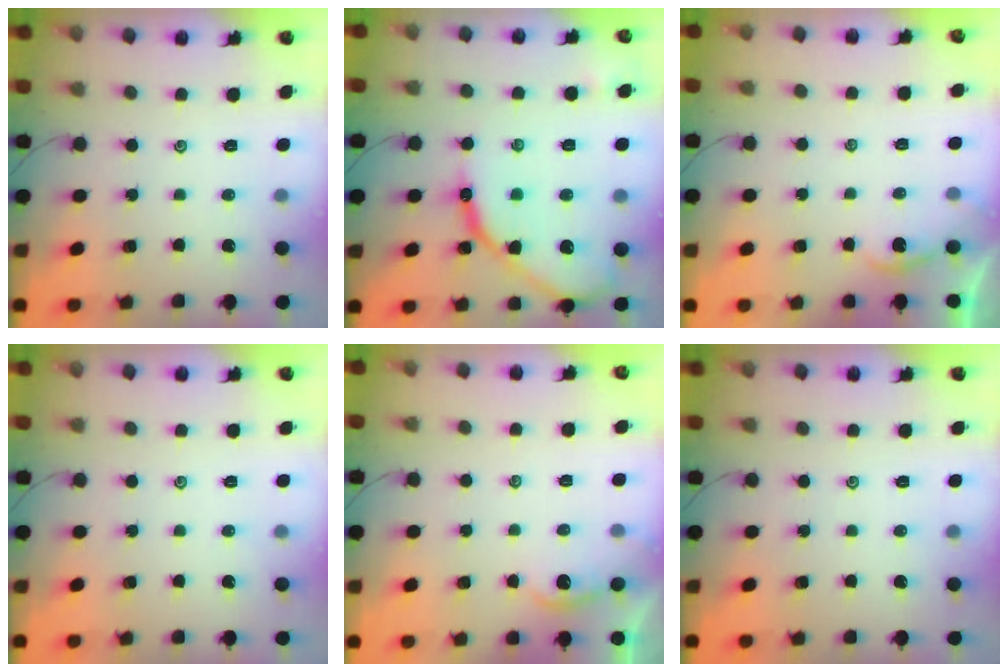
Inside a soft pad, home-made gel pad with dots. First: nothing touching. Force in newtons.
{"total": 14.8, "press": 14.8, "slide": 1.1}
{"total": 1.5, "press": 1.5, "slide": 0.2}
{"total": 0.0}
{"total": 2.0, "press": 2.0, "slide": 0.1}
{"total": 0.0}